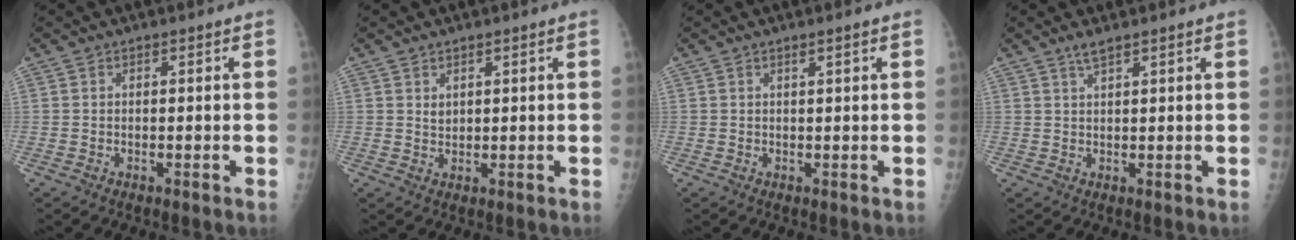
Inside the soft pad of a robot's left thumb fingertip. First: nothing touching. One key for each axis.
{"total": 1.7, "fx": 1.1, "fy": 0.9, "fz": 0.9, "tx": -0.007, "ty": -0.009, "tz": 0.024}
{"total": 1.2, "fx": 0.7, "fy": 0.0, "fz": 0.9, "tx": -0.015, "ty": -0.003, "tz": 0.014}
{"total": 2.1, "fx": 1.7, "fy": 0.1, "fz": 1.3, "tx": -0.026, "ty": -0.006, "tz": 0.035}